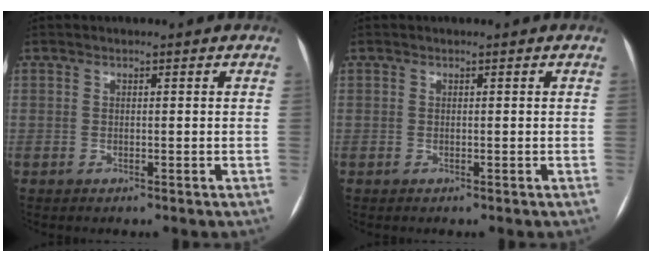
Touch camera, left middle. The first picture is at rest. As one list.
[{"total": 0.0}]